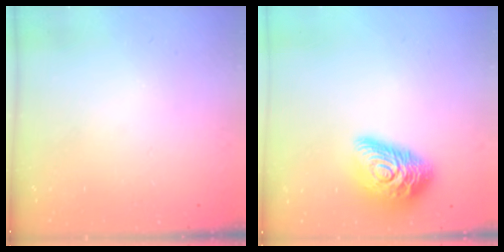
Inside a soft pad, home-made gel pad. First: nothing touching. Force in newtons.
{"total": 16.0, "press": 15.9, "slide": 1.0}